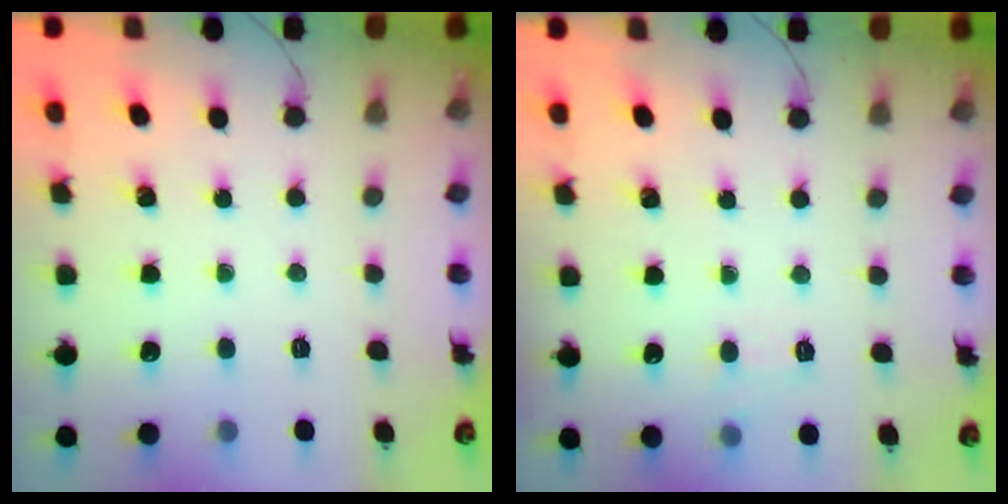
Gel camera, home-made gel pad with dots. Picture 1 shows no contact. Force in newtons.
{"total": 5.6, "press": 5.3, "slide": 1.8}